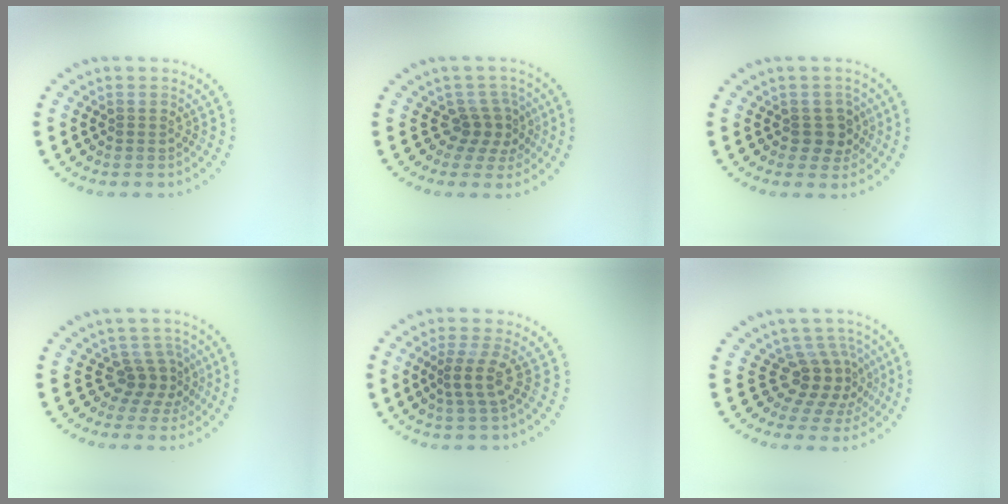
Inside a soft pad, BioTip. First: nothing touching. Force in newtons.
{"total": 2.6, "press": 1.9, "slide": 1.8}
{"total": 2.4, "press": 2.1, "slide": 1.0}
{"total": 2.7, "press": 1.9, "slide": 1.9}
{"total": 2.6, "press": 1.8, "slide": 1.9}
{"total": 4.0, "press": 2.7, "slide": 2.9}